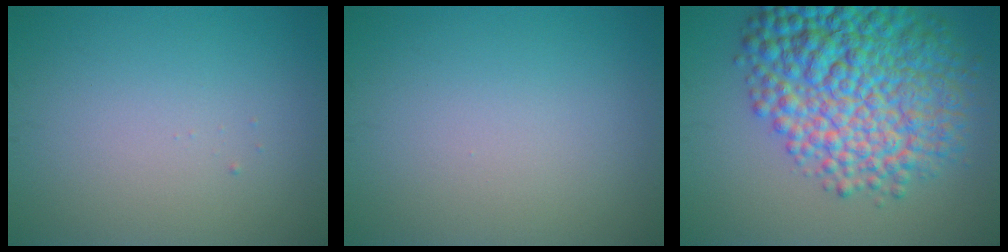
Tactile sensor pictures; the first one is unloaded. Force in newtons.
{"total": 0.0}
{"total": 12.1, "press": 12.1, "slide": 0.2}